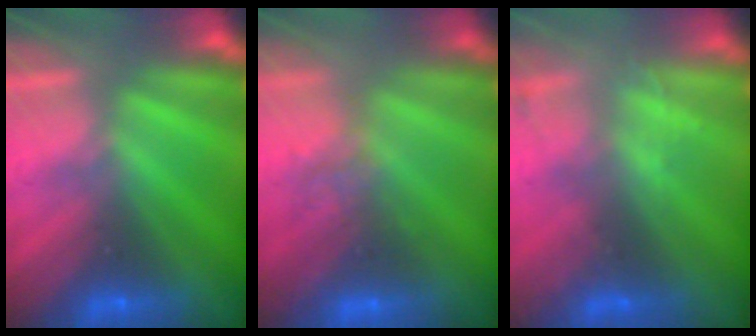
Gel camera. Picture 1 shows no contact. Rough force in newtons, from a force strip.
{"total": 2.8}
{"total": 2.1}